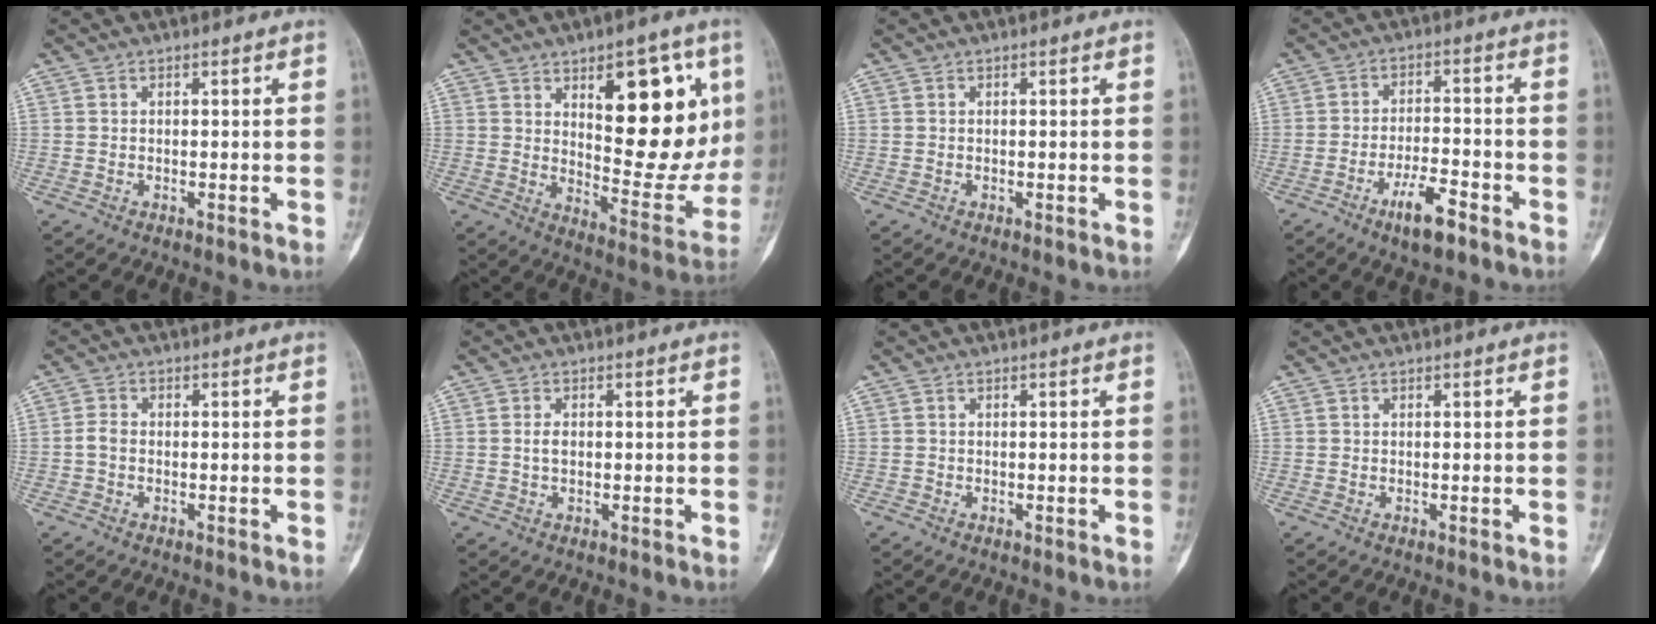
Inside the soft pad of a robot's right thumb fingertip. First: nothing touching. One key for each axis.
{"total": 20.2, "fx": 6.5, "fy": 8.6, "fz": 17.0, "tx": -0.179, "ty": -0.038, "tz": 0.102}
{"total": 0.0}
{"total": 7.2, "fx": -4.5, "fy": 2.2, "fz": 5.3, "tx": -0.088, "ty": 0.027, "tz": -0.073}
{"total": 2.1, "fx": -0.5, "fy": 1.4, "fz": 1.4, "tx": -0.029, "ty": 0.004, "tz": -0.016}
{"total": 1.7, "fx": -0.1, "fy": 1.0, "fz": 1.3, "tx": -0.025, "ty": 0.002, "tz": -0.005}
{"total": 0.0}
{"total": 0.0}